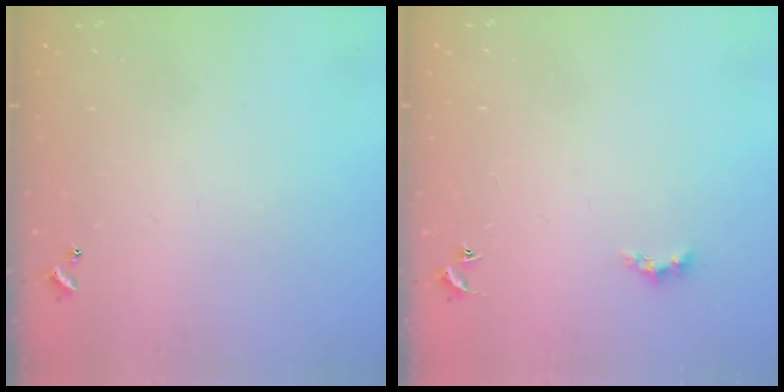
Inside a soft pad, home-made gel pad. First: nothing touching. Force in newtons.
{"total": 2.2, "press": 2.1, "slide": 0.5}